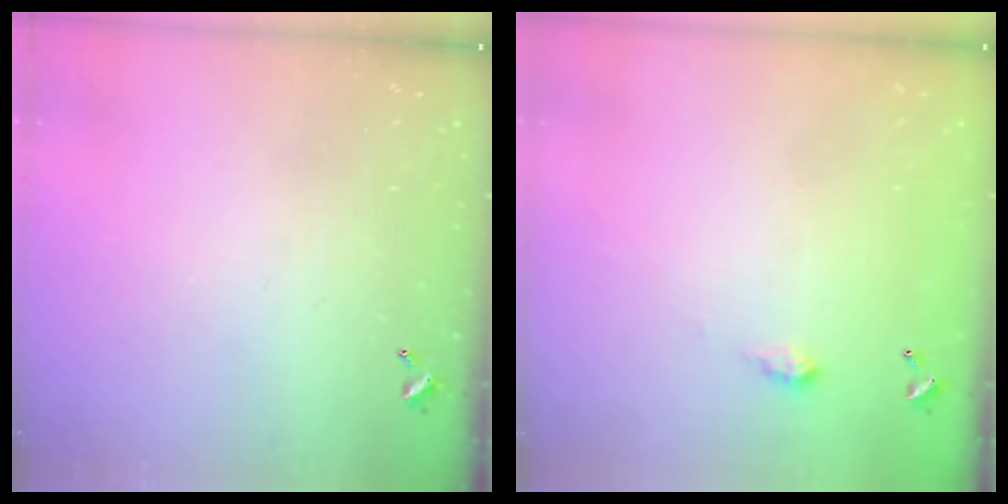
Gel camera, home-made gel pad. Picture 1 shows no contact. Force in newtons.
{"total": 2.0, "press": 2.0, "slide": 0.3}